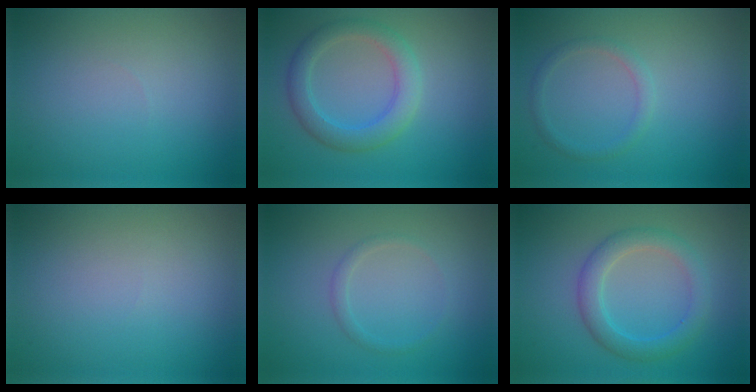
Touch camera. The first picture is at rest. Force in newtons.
{"total": 3.5, "press": 3.5, "slide": 0.2}
{"total": 1.3, "press": 1.3, "slide": 0.0}
{"total": 0.0}
{"total": 1.0, "press": 1.0, "slide": 0.0}
{"total": 3.3, "press": 3.3, "slide": 0.1}